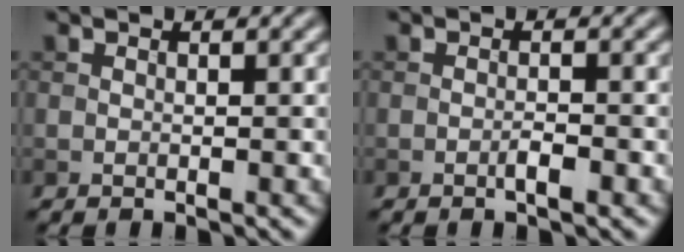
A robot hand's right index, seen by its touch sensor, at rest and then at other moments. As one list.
[{"total": 1.2, "force": [-0.7, 0.2, 1.0], "torque": [-0.018, 0.001, -0.012]}]